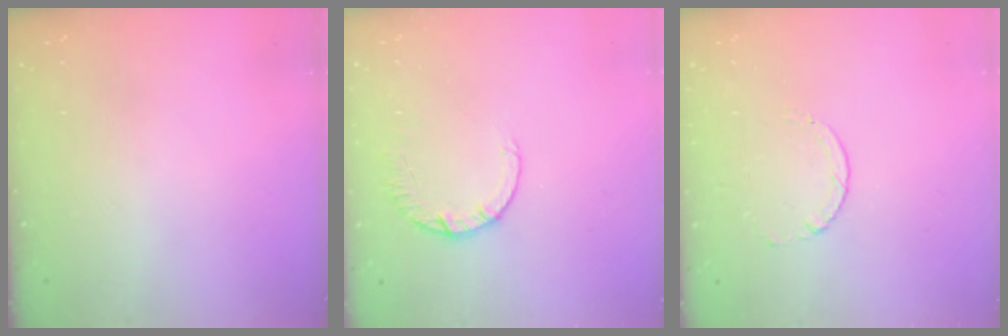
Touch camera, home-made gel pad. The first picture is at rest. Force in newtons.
{"total": 2.4, "press": 2.4, "slide": 0.2}
{"total": 1.7, "press": 1.7, "slide": 0.2}